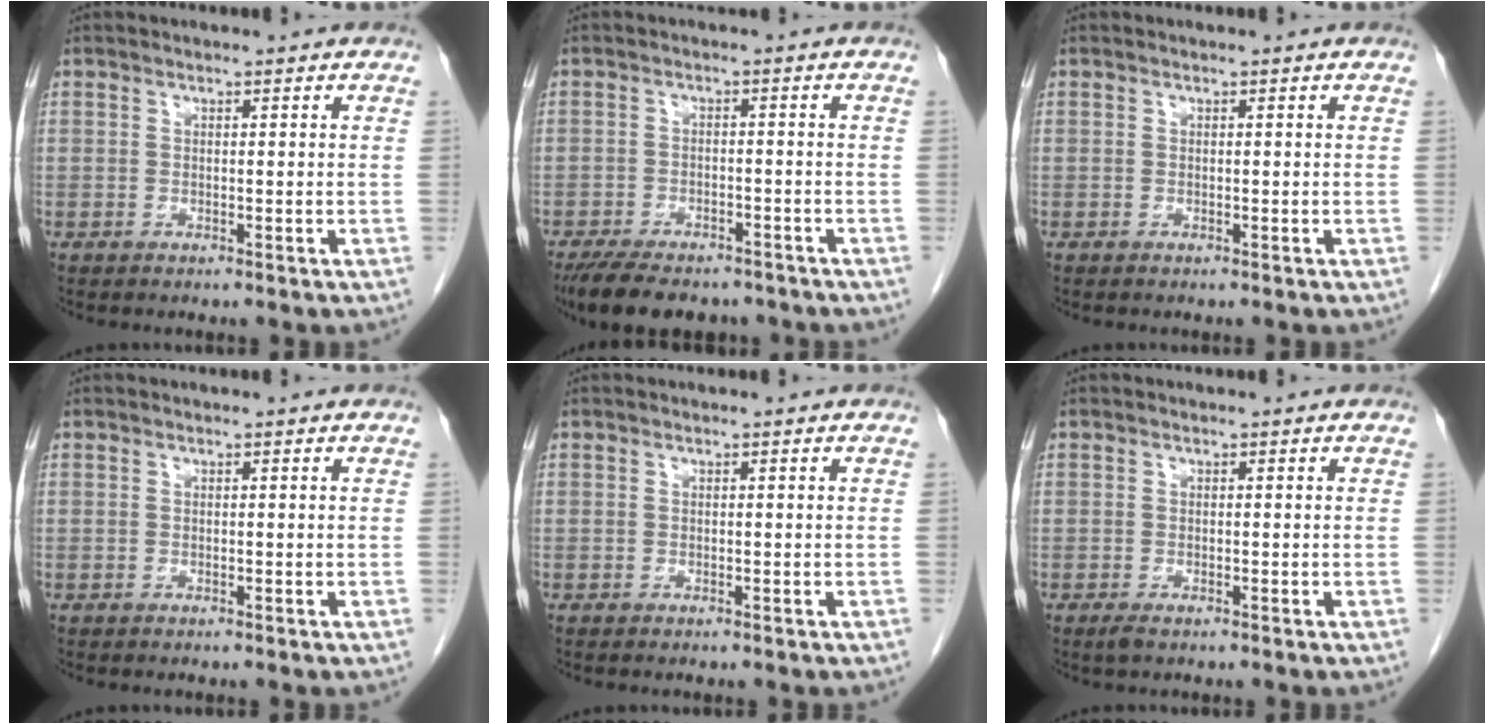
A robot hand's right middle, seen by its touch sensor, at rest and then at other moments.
{"total": 11.9, "force": [-9.7, 4.5, 5.3], "torque": [-0.092, -0.005, -0.141]}
{"total": 0.0}
{"total": 0.0}
{"total": 0.6, "force": [-0.5, 0.1, 0.3], "torque": [-0.007, -0.001, -0.006]}
{"total": 1.2, "force": [-0.8, 0.4, 0.8], "torque": [-0.019, -0.003, -0.011]}